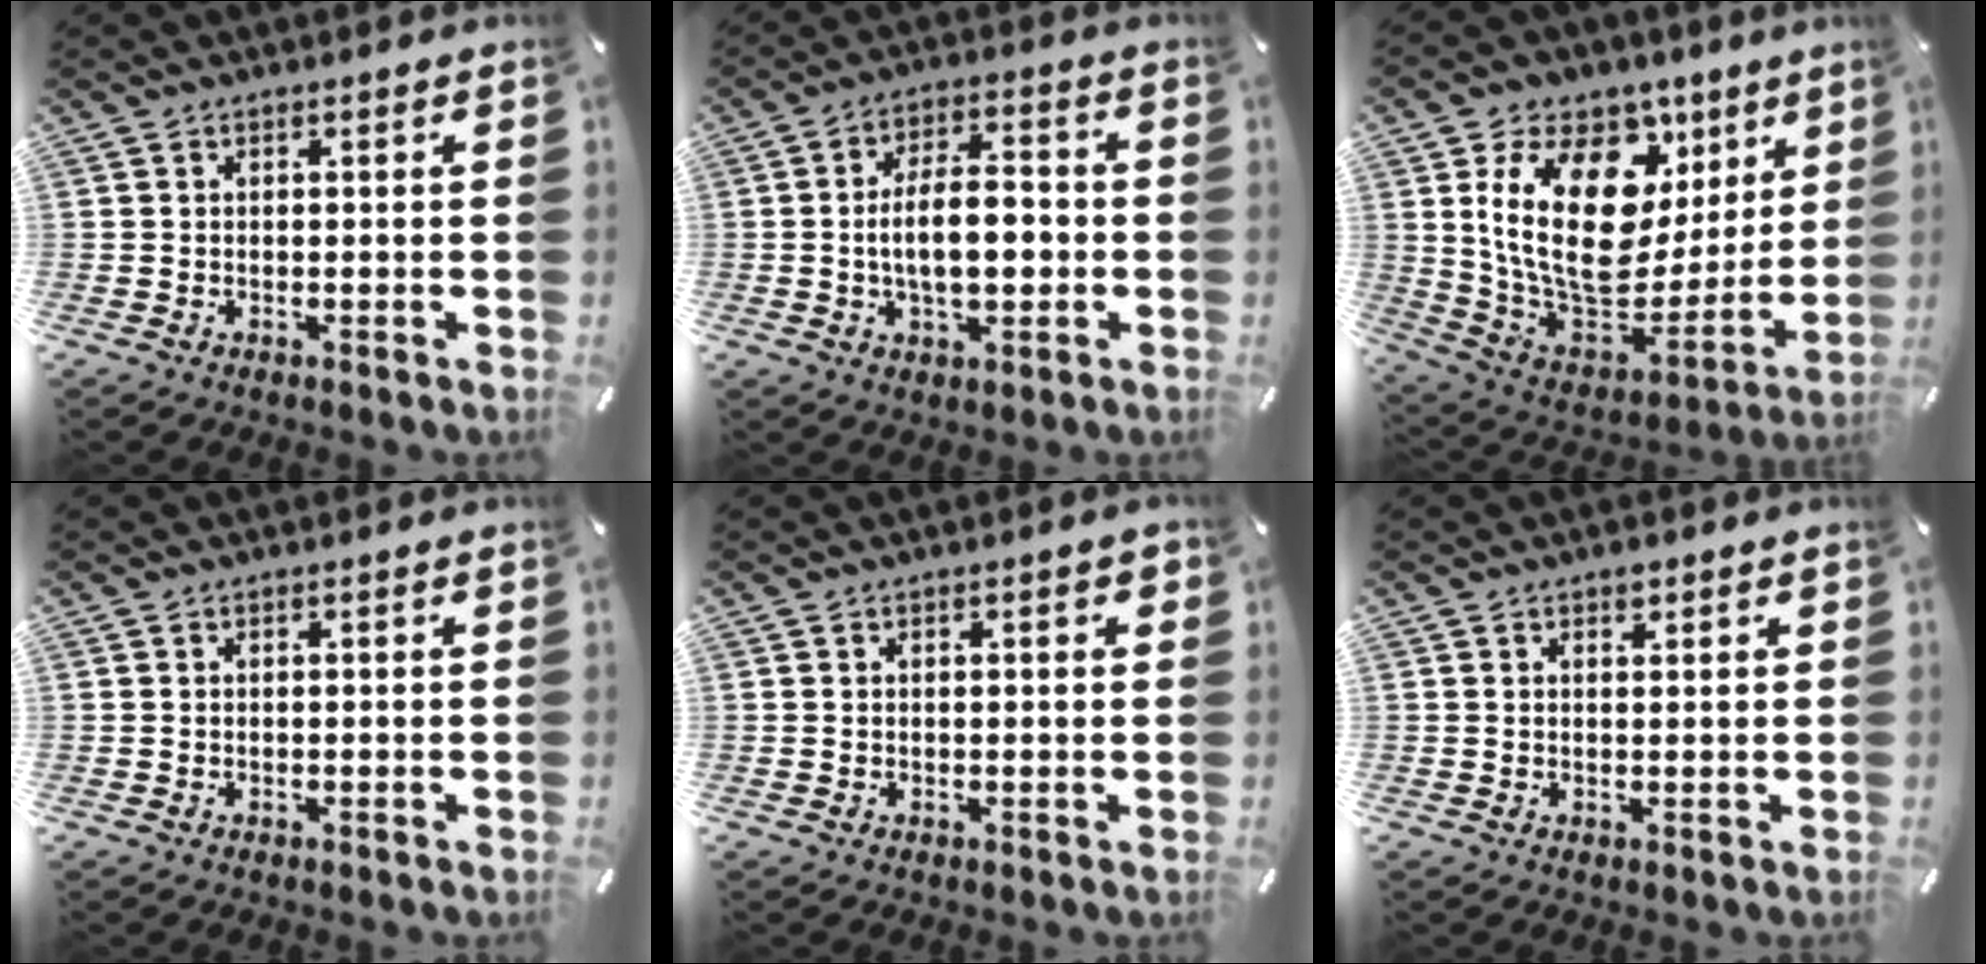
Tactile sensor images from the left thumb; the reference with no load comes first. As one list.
[{"total": 10.7, "force": [-1.4, 5.8, 8.9], "torque": [-0.149, 0.006, -0.032]}, {"total": 23.2, "force": [7.5, 15.9, 15.2], "torque": [-0.275, -0.050, 0.134]}, {"total": 0.0}, {"total": 1.2, "force": [0.3, 0.3, 1.1], "torque": [-0.013, -0.001, 0.003]}, {"total": 1.4, "force": [0.9, 0.8, 0.9], "torque": [-0.011, -0.002, 0.014]}]